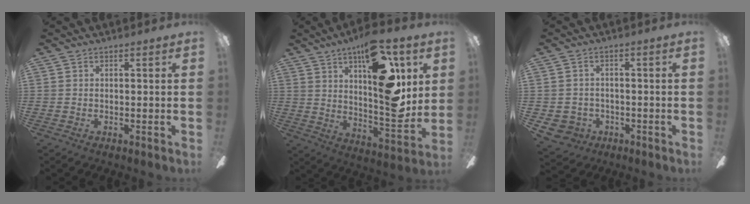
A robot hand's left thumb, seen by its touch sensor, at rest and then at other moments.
{"total": 21.9, "force": [9.8, 8.0, 17.8], "torque": [-0.250, -0.059, 0.156]}
{"total": 4.5, "force": [-1.3, 4.2, 0.8], "torque": [-0.043, 0.005, -0.026]}